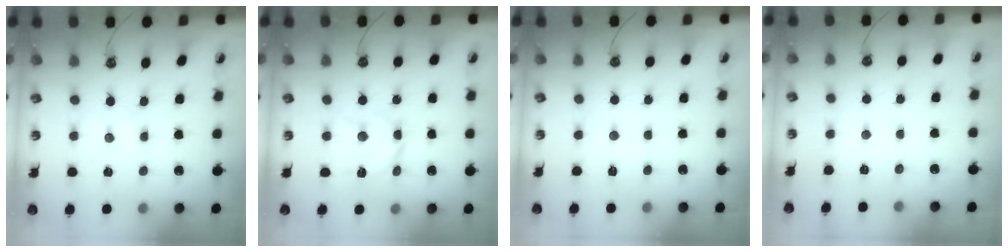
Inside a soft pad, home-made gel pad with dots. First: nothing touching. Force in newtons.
{"total": 10.9, "press": 10.9, "slide": 0.8}
{"total": 2.5, "press": 2.5, "slide": 0.4}
{"total": 5.6, "press": 5.6, "slide": 0.6}